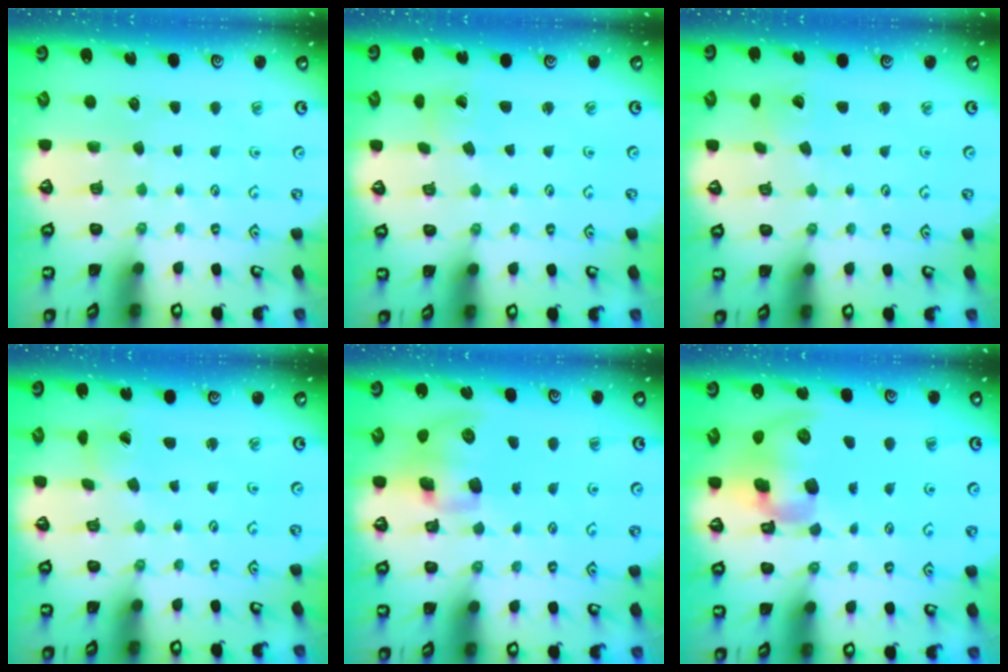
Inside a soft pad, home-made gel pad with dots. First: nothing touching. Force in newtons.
{"total": 1.5, "press": 1.5, "slide": 0.1}
{"total": 2.2, "press": 2.2, "slide": 0.2}
{"total": 1.5, "press": 1.5, "slide": 0.1}
{"total": 11.7, "press": 11.6, "slide": 1.8}
{"total": 15.0, "press": 14.8, "slide": 2.4}